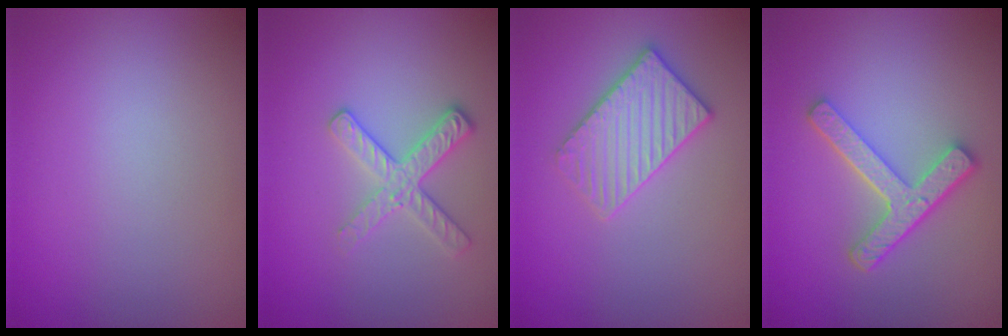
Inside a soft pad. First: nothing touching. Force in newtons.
{"total": 2.8, "press": 2.6, "slide": 1.0}
{"total": 3.4, "press": 3.4, "slide": 0.5}
{"total": 4.4, "press": 3.3, "slide": 2.9}